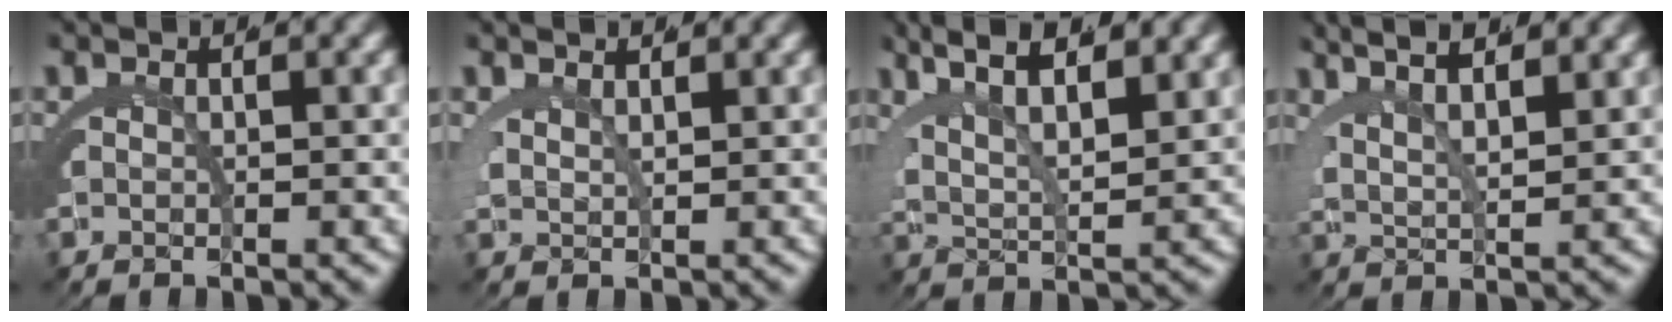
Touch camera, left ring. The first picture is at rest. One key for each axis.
{"total": 1.7, "fx": 1.6, "fy": 0.1, "fz": 0.7, "tx": -0.019, "ty": -0.006, "tz": 0.036}
{"total": 7.6, "fx": 4.4, "fy": 3.4, "fz": 5.2, "tx": -0.085, "ty": 0.016, "tz": 0.065}
{"total": 7.6, "fx": 4.9, "fy": 3.3, "fz": 4.8, "tx": -0.072, "ty": 0.019, "tz": 0.069}